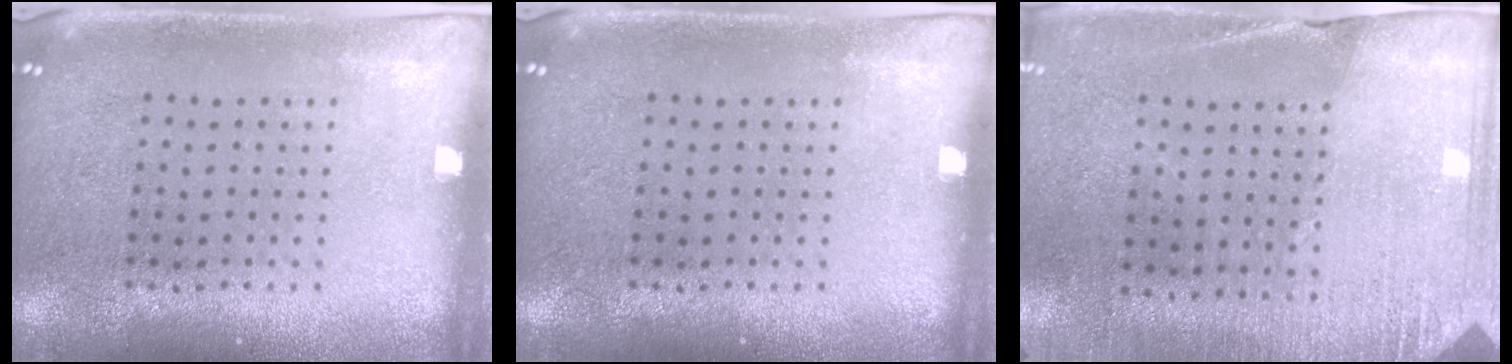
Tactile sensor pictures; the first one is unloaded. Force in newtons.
{"total": 0.0}
{"total": 2.6, "press": 2.5, "slide": 0.8}